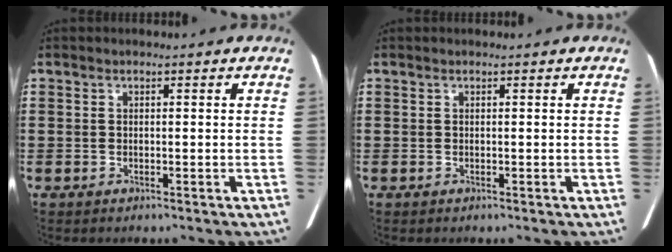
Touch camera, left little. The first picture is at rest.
{"total": 0.0}